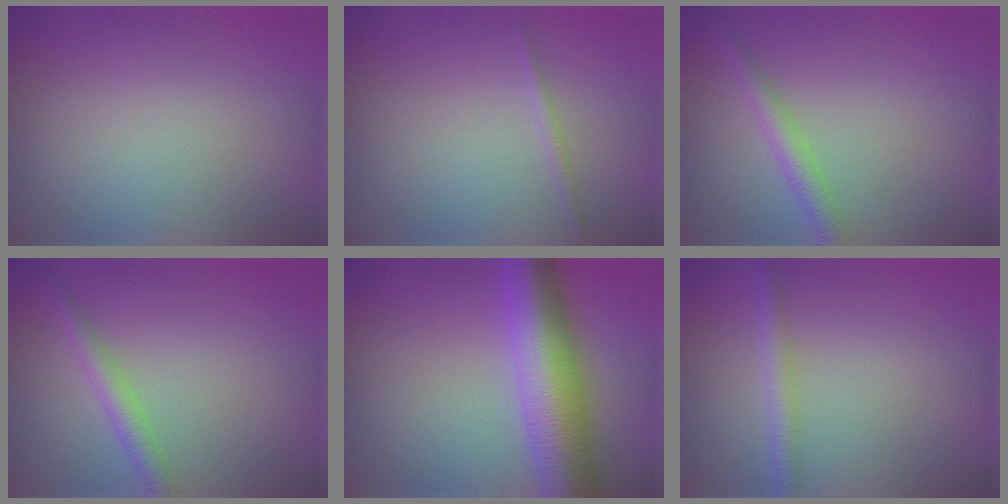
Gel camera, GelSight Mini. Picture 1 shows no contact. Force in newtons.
{"total": 0.7, "press": 0.7, "slide": 0.0}
{"total": 2.4, "press": 2.4, "slide": 0.1}
{"total": 2.4, "press": 2.4, "slide": 0.1}
{"total": 9.6, "press": 9.6, "slide": 0.1}
{"total": 2.3, "press": 2.3, "slide": 0.1}